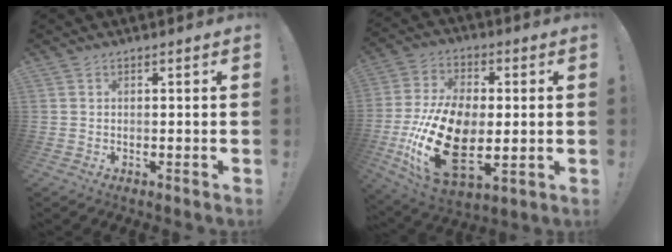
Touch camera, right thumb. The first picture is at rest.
{"total": 23.4, "force": [-4.3, 13.4, 18.7], "torque": [-0.368, 0.016, -0.063]}